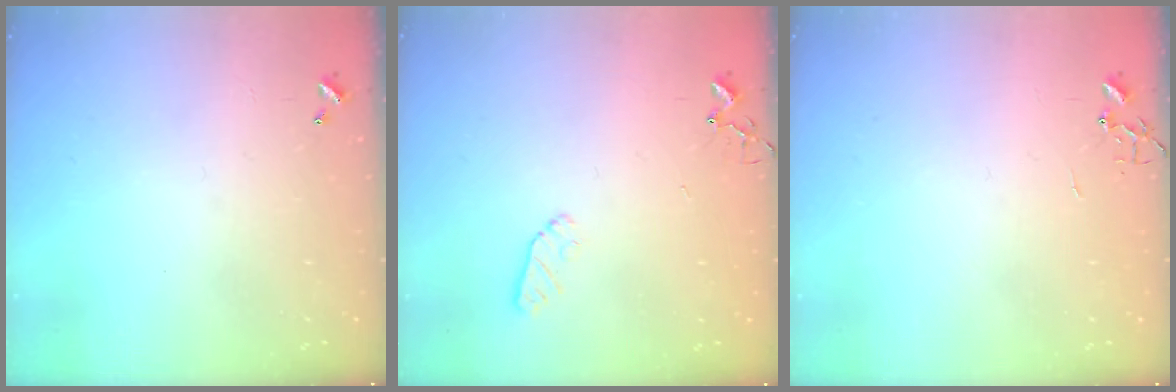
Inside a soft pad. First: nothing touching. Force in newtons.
{"total": 5.6, "press": 5.5, "slide": 1.0}
{"total": 0.0}